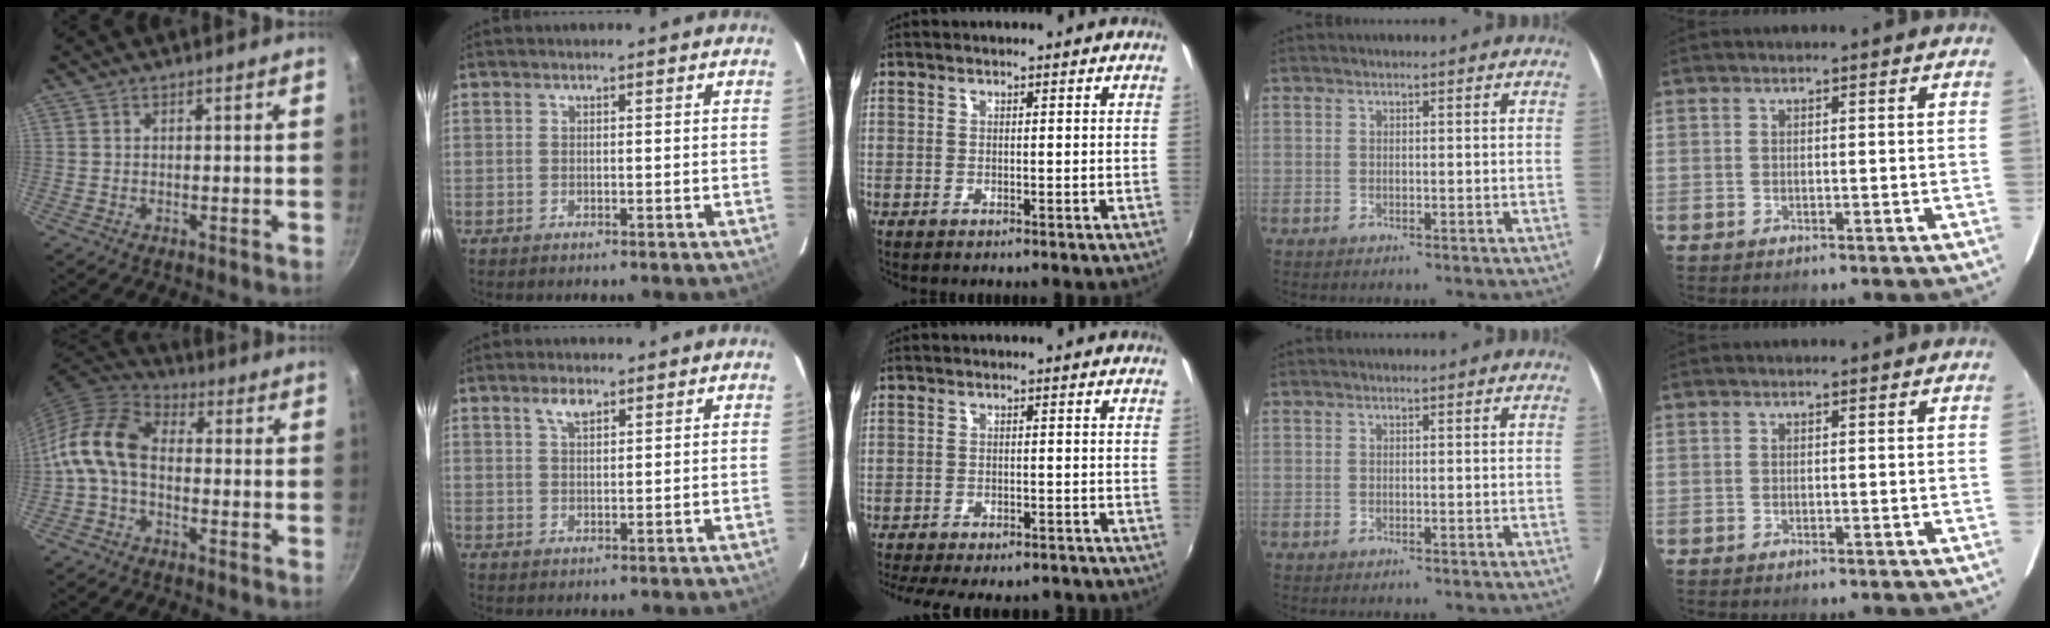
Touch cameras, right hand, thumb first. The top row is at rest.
{"thumb": {"total": 11.3, "force": [-1.6, 7.3, 8.4], "torque": [-0.157, 0.039, -0.054]}, "index": {"total": 2.8, "force": [1.7, 1.3, 1.8], "torque": [-0.033, 0.006, 0.032]}, "middle": {"total": 12.7, "force": [-10.8, 3.9, 5.5], "torque": [-0.122, -0.024, -0.145]}}